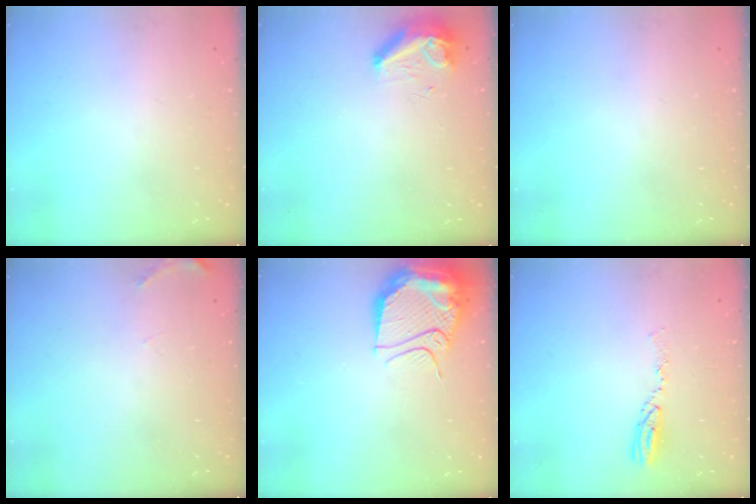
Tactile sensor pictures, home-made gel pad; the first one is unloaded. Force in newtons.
{"total": 8.3, "press": 8.2, "slide": 0.9}
{"total": 0.0}
{"total": 5.6, "press": 5.4, "slide": 1.3}
{"total": 14.2, "press": 14.2, "slide": 1.4}
{"total": 6.5, "press": 6.5, "slide": 0.7}